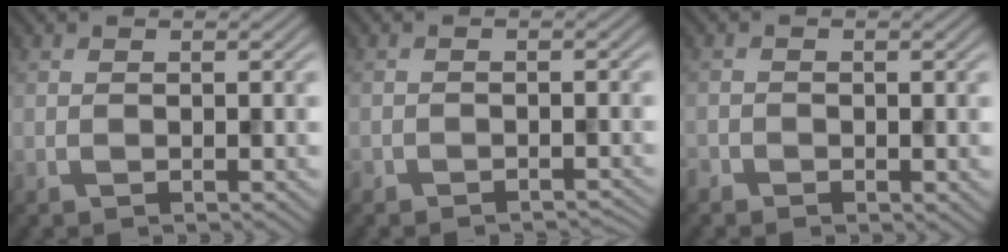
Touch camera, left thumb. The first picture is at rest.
{"total": 1.6, "force": [-1.6, 0.3, 0.3], "torque": [0.001, -0.001, -0.024]}
{"total": 1.2, "force": [-0.8, 0.9, 0.4], "torque": [-0.007, -0.004, -0.020]}